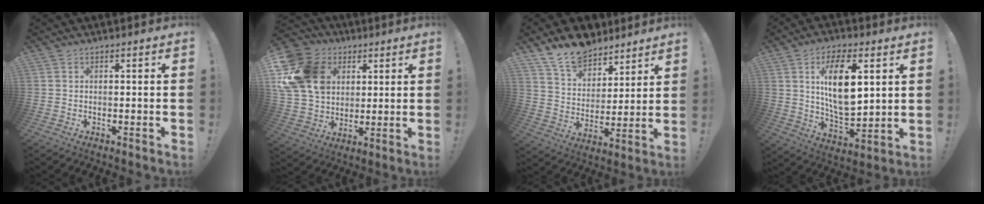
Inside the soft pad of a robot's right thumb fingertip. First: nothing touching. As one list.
[{"total": 19.8, "force": [6.0, 15.5, 10.8], "torque": [-0.196, -0.015, 0.122]}, {"total": 13.6, "force": [11.3, 6.7, 3.7], "torque": [-0.072, -0.085, 0.213]}, {"total": 15.4, "force": [4.9, 7.5, 12.5], "torque": [-0.213, -0.012, 0.082]}]